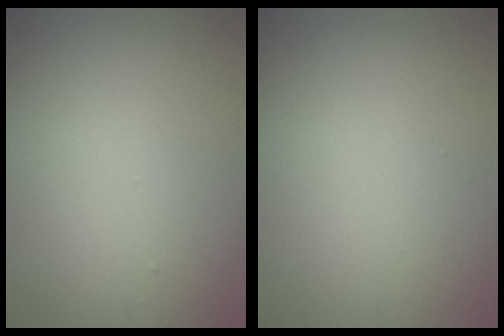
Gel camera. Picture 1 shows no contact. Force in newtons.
{"total": 0.0}